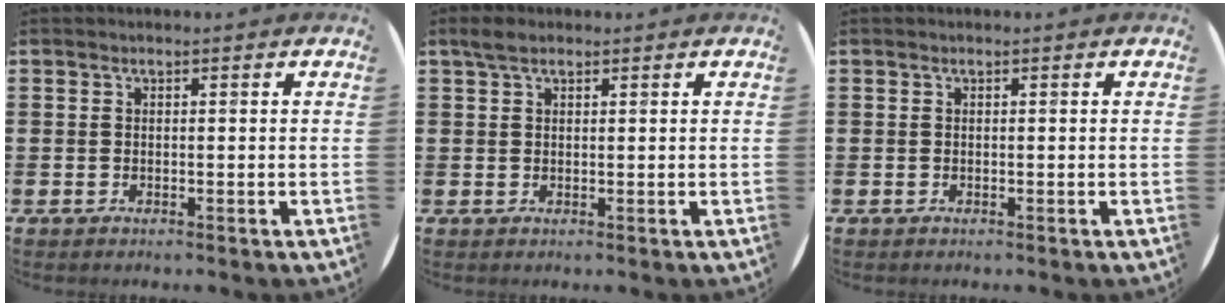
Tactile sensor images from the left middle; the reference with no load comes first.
{"total": 2.0, "force": [1.5, 0.9, 1.0], "torque": [-0.014, 0.004, 0.025]}
{"total": 0.0}